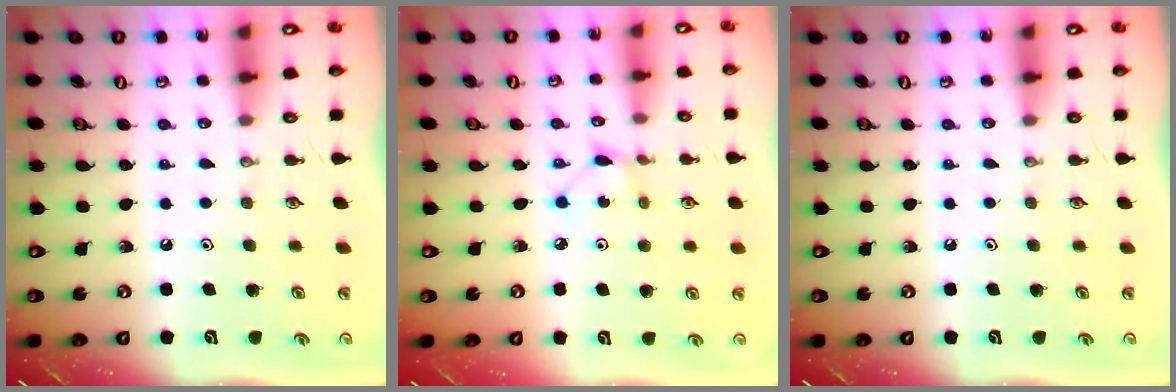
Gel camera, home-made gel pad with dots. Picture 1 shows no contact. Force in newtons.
{"total": 2.5, "press": 2.4, "slide": 0.3}
{"total": 0.0}